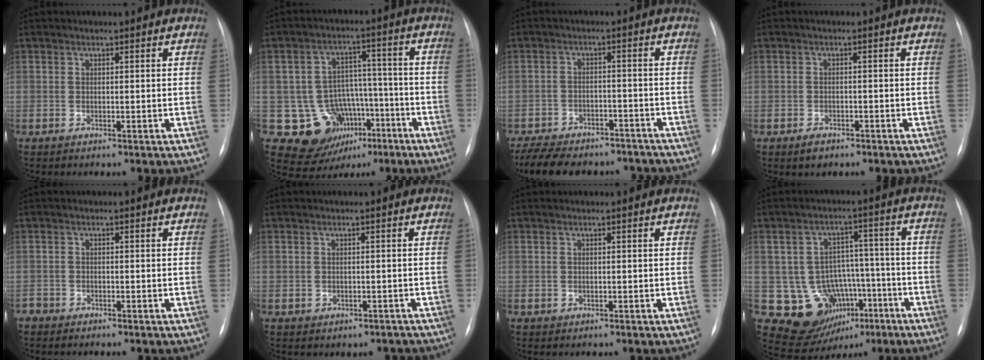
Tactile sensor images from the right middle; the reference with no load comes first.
{"total": 11.2, "force": [-4.7, 9.3, 4.1], "torque": [-0.055, 0.039, -0.056]}
{"total": 16.7, "force": [-14.3, 6.3, 6.1], "torque": [-0.150, -0.002, -0.192]}
{"total": 2.0, "force": [-1.4, 1.1, 0.9], "torque": [-0.019, 0.000, -0.014]}
{"total": 1.1, "force": [-1.0, 0.4, -0.1], "torque": [0.000, 0.001, -0.019]}
{"total": 2.0, "force": [-1.3, 1.4, 0.5], "torque": [-0.006, 0.012, -0.010]}
{"total": 0.0}
{"total": 11.4, "force": [-4.6, 9.3, 4.6], "torque": [-0.060, 0.037, -0.050]}